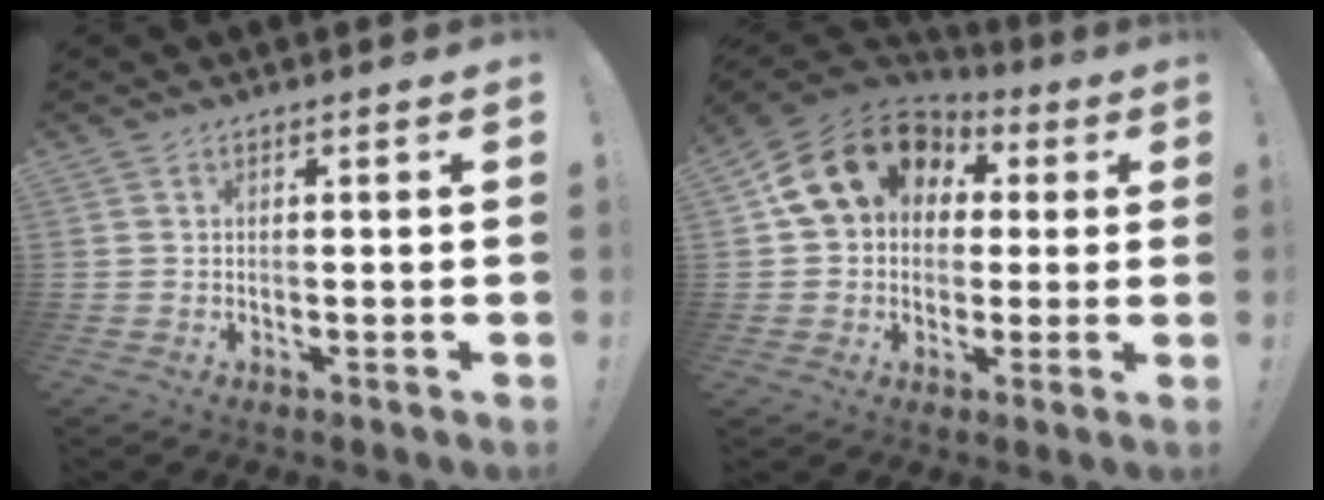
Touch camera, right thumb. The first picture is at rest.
{"total": 17.1, "force": [6.3, 13.2, 8.9], "torque": [-0.147, -0.015, 0.122]}